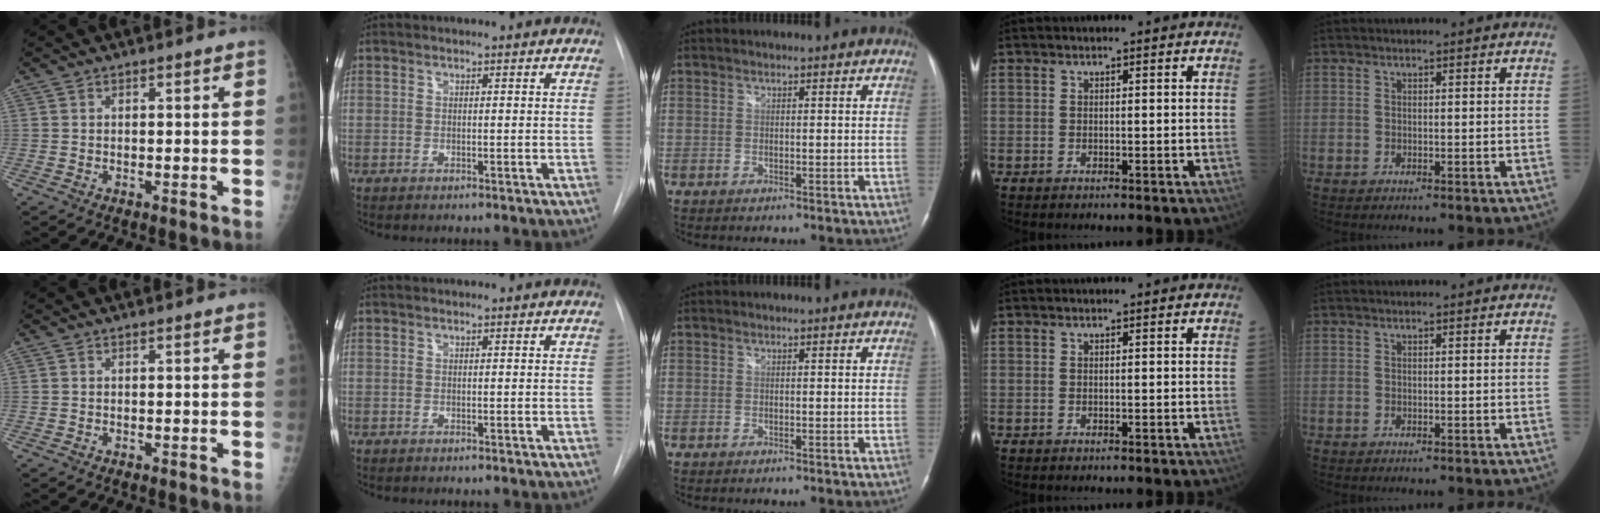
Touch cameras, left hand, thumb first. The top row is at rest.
{}